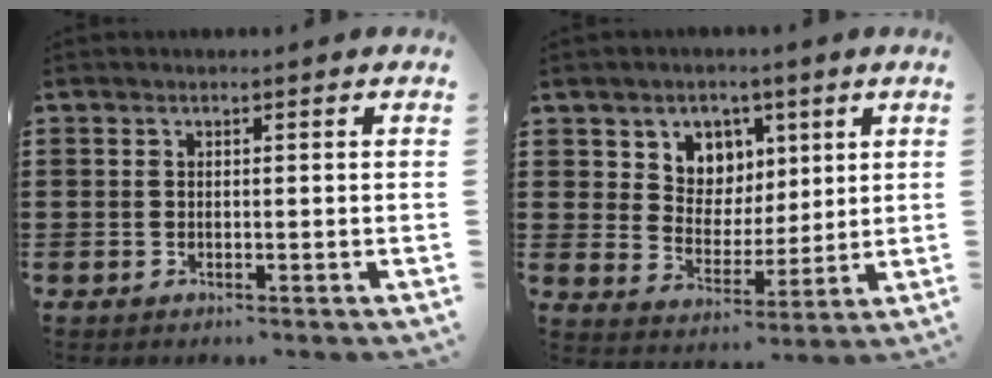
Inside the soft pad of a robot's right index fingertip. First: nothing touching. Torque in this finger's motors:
{"motor_torque": [0.43, 0.29, 0.18, 0.09]}